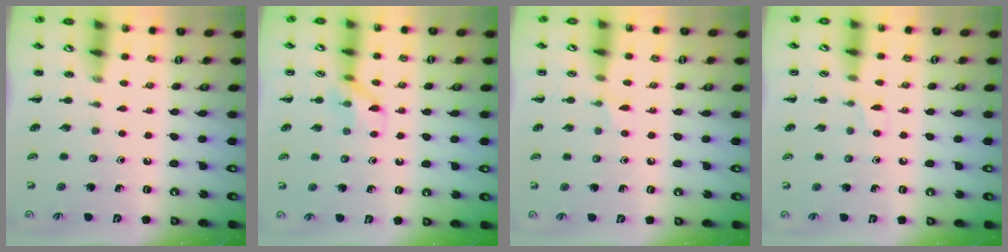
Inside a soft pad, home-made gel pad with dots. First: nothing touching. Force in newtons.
{"total": 7.9, "press": 7.9, "slide": 0.6}
{"total": 4.8, "press": 4.5, "slide": 1.6}
{"total": 3.8, "press": 3.5, "slide": 1.4}